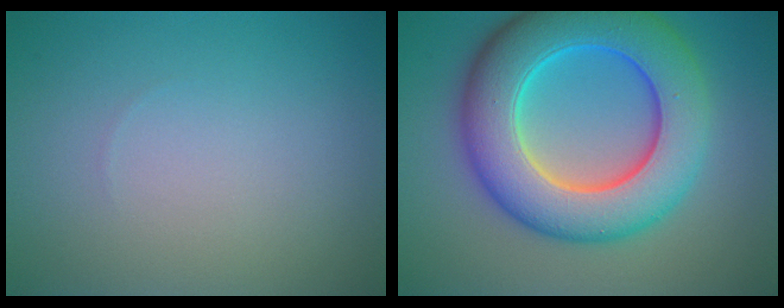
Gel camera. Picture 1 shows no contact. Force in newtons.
{"total": 11.3, "press": 11.3, "slide": 0.1}